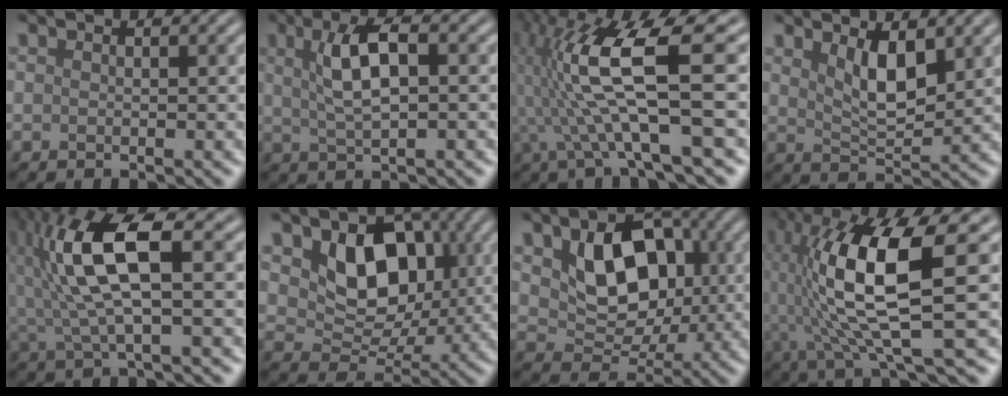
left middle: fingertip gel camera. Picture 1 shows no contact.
{"total": 4.8, "force": [1.1, 1.5, 4.4], "torque": [-0.082, 0.008, 0.020]}
{"total": 10.3, "force": [0.2, 2.2, 10.0], "torque": [-0.200, 0.009, 0.002]}
{"total": 3.8, "force": [1.7, 1.5, 3.0], "torque": [-0.059, -0.008, 0.035]}
{"total": 9.3, "force": [1.8, 2.8, 8.7], "torque": [-0.186, 0.012, 0.030]}
{"total": 7.3, "force": [1.9, 5.3, 4.6], "torque": [-0.072, -0.014, 0.031]}
{"total": 7.8, "force": [1.4, 5.5, 5.4], "torque": [-0.094, -0.009, 0.028]}
{"total": 11.6, "force": [0.7, 2.9, 11.2], "torque": [-0.200, 0.004, 0.015]}